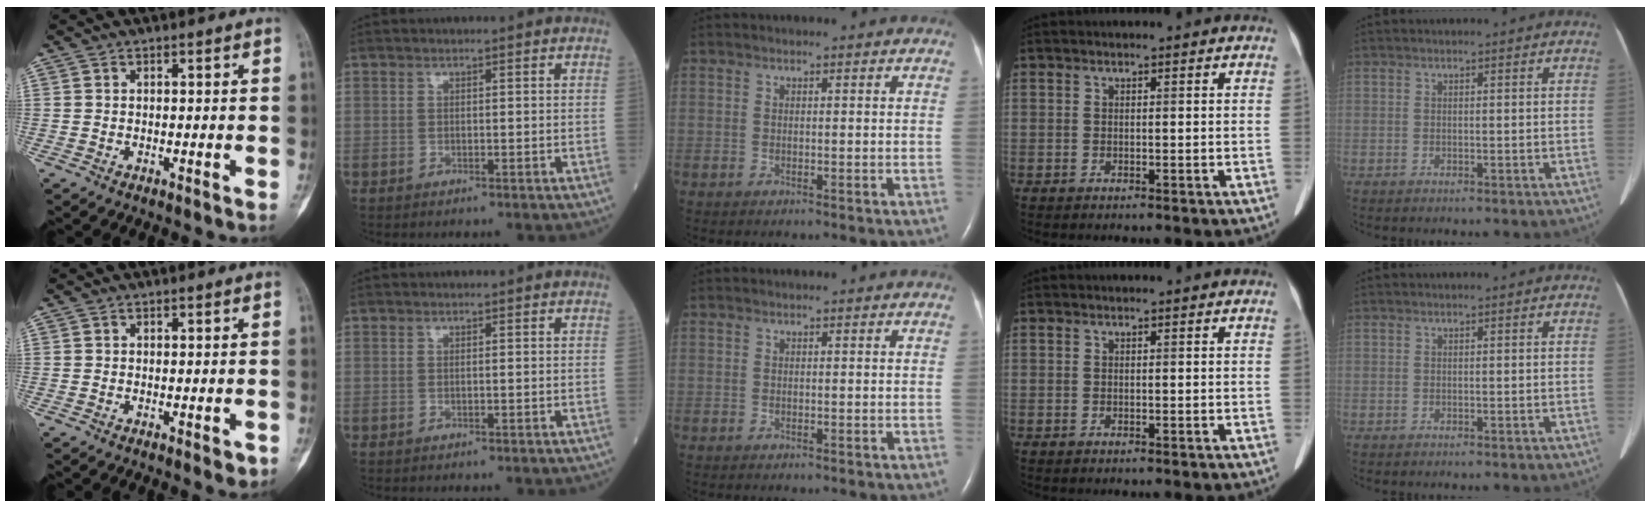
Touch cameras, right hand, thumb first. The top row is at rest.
{"thumb": {"total": 1.9, "force": [-0.8, 0.8, 1.5], "torque": [-0.013, 0.000, -0.009]}}